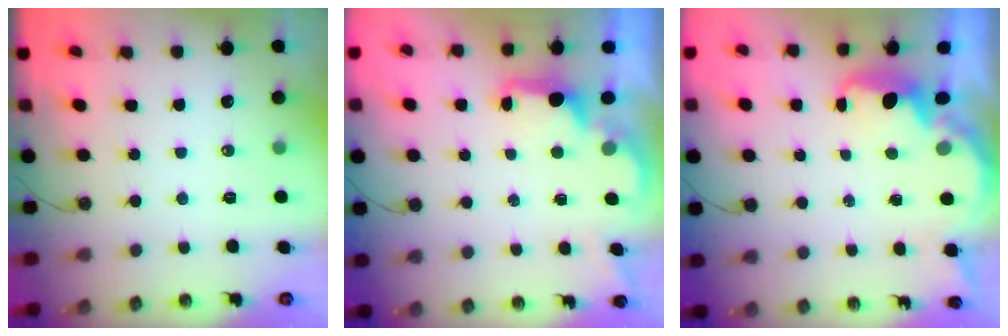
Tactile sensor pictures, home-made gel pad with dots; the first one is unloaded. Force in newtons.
{"total": 2.1, "press": 1.9, "slide": 0.8}
{"total": 2.7, "press": 2.5, "slide": 0.9}